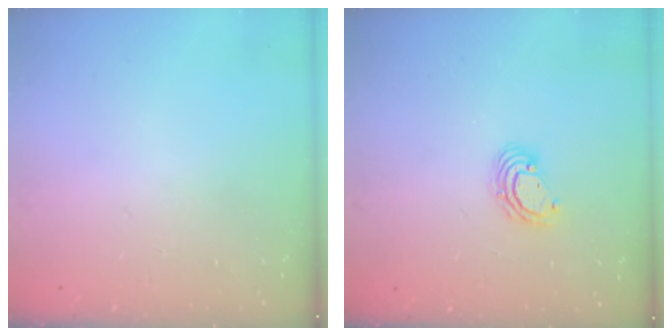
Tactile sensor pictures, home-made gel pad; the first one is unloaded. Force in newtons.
{"total": 5.1, "press": 5.1, "slide": 0.2}